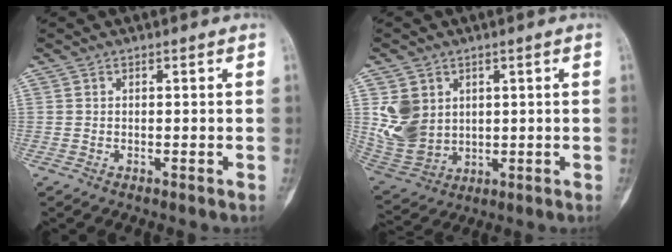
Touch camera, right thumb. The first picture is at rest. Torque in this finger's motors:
{"motor_torque": [-0.10, 0.38, 0.81, 0.26, 0.06]}